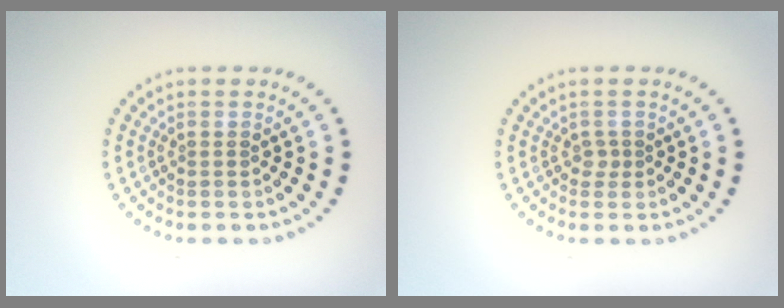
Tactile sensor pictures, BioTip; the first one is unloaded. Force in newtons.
{"total": 0.8, "press": 0.6, "slide": 0.5}